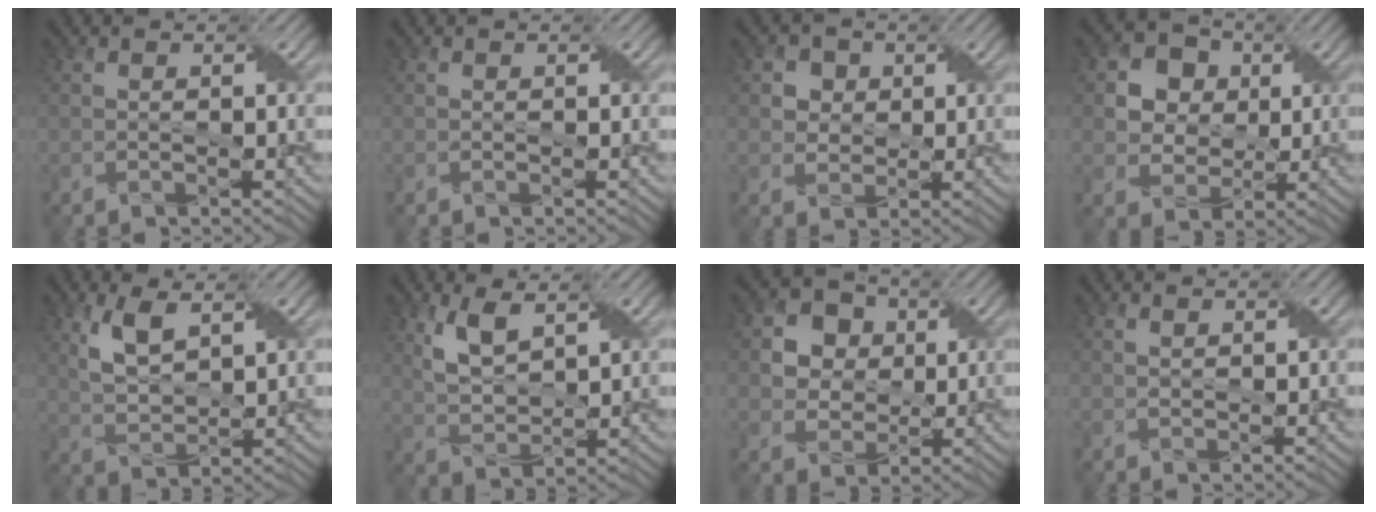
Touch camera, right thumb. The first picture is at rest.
{"total": 0.0}
{"total": 3.9, "force": [1.4, 3.4, 1.3], "torque": [-0.045, -0.004, 0.026]}
{"total": 6.7, "force": [1.9, 5.7, 2.8], "torque": [-0.078, 0.007, 0.017]}
{"total": 5.7, "force": [2.8, 2.6, 4.3], "torque": [-0.103, -0.001, 0.056]}
{"total": 5.8, "force": [3.0, 2.6, 4.2], "torque": [-0.102, -0.002, 0.060]}
{"total": 5.9, "force": [1.5, 5.1, 2.4], "torque": [-0.063, 0.007, 0.010]}
{"total": 0.5, "force": [0.4, 0.2, 0.3], "torque": [-0.010, 0.002, 0.009]}